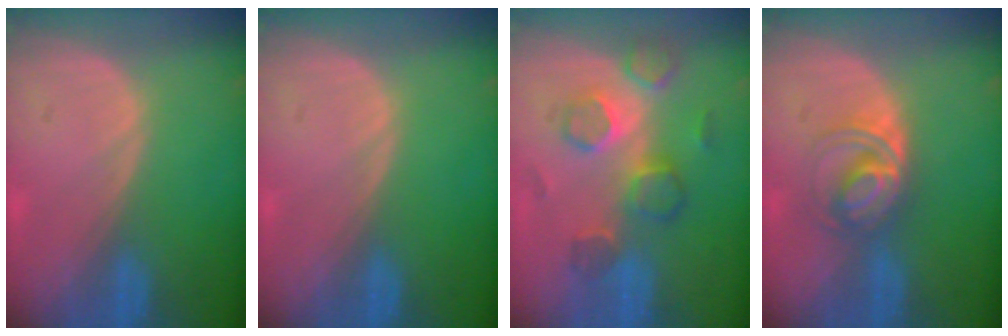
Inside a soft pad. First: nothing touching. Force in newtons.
{"total": 0.0}
{"total": 7.8, "press": 7.4, "slide": 2.4}
{"total": 5.6, "press": 5.3, "slide": 1.7}